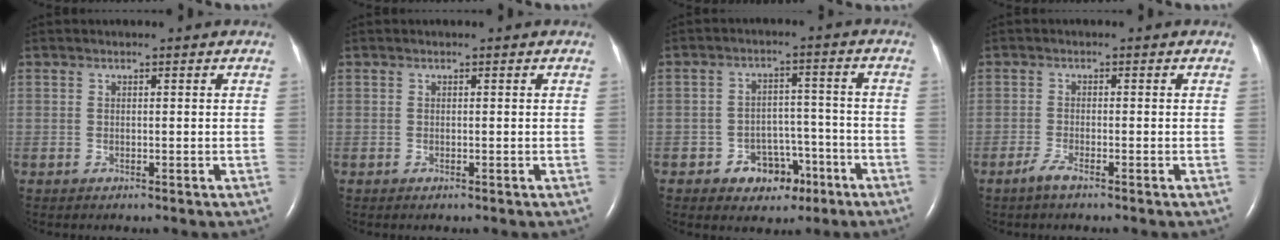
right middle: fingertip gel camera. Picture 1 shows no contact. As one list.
[{"total": 0.0}, {"total": 6.4, "force": [-3.5, 4.5, 2.9], "torque": [-0.039, 0.023, -0.044]}, {"total": 1.9, "force": [-1.4, 0.0, 1.2], "torque": [-0.036, -0.005, -0.032]}]